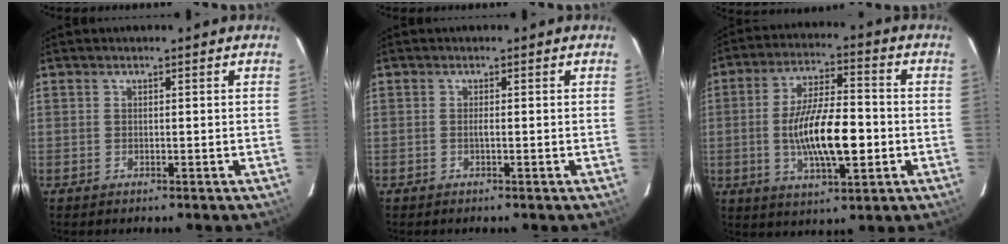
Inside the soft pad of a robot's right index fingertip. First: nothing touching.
{"total": 0.7, "force": [-0.2, -0.1, 0.6], "torque": [-0.012, 0.001, -0.004]}
{"total": 14.0, "force": [-2.6, 4.4, 13.0], "torque": [-0.242, -0.006, -0.042]}